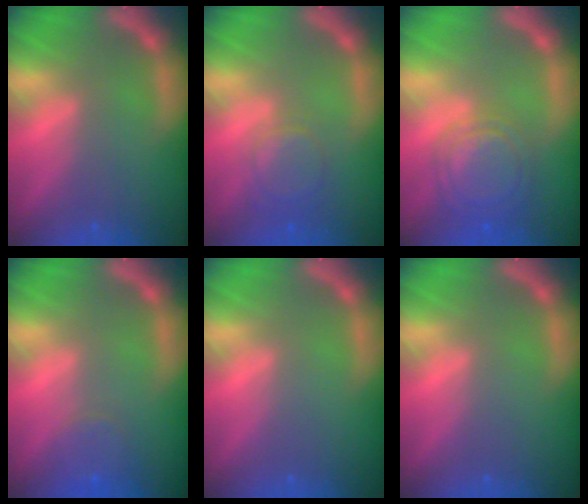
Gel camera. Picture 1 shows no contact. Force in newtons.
{"total": 4.0}
{"total": 7.0}
{"total": 2.4}
{"total": 0.0}
{"total": 0.0}